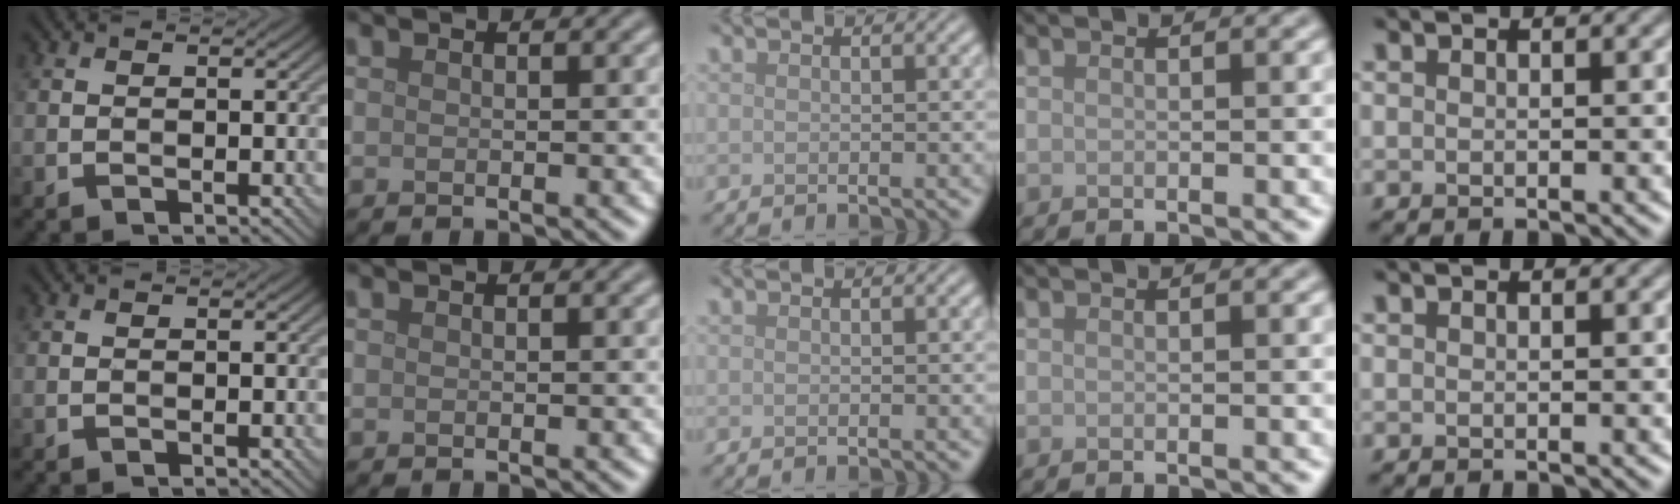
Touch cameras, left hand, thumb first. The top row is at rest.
{}